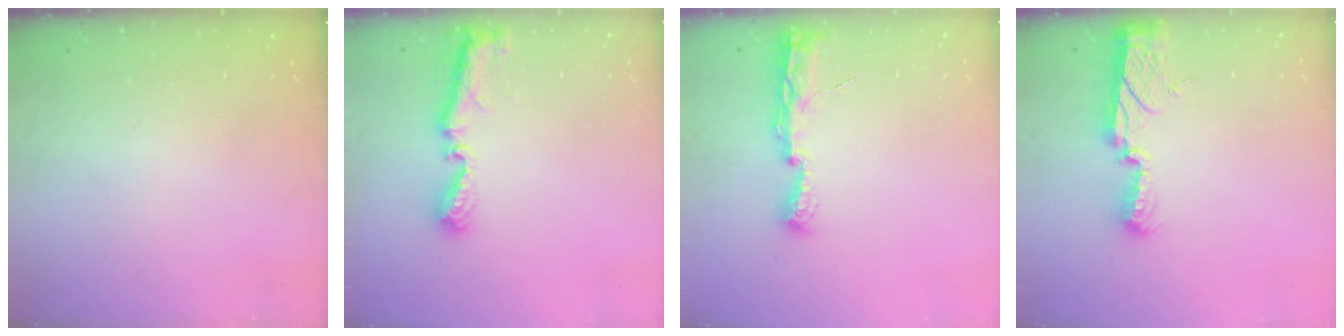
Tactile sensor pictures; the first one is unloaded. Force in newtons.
{"total": 8.8, "press": 8.8, "slide": 0.7}
{"total": 8.0, "press": 8.0, "slide": 0.7}
{"total": 9.0, "press": 8.9, "slide": 0.8}